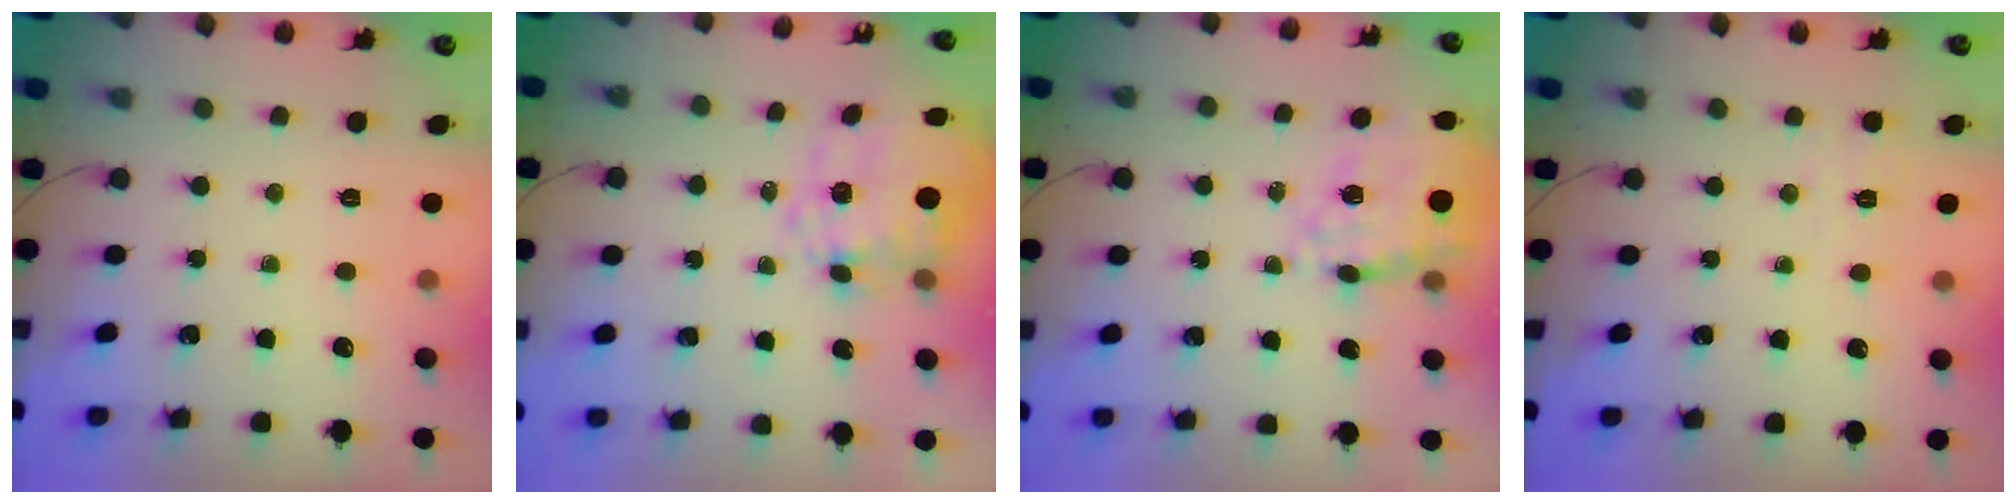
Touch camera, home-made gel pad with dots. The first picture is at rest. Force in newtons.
{"total": 12.9, "press": 12.7, "slide": 2.4}
{"total": 17.7, "press": 17.3, "slide": 3.8}
{"total": 1.4, "press": 0.5, "slide": 1.3}